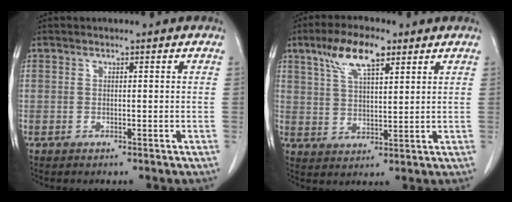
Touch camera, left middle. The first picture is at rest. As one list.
[{"total": 9.3, "force": [5.4, 3.0, 6.9], "torque": [-0.135, 0.014, 0.103]}]